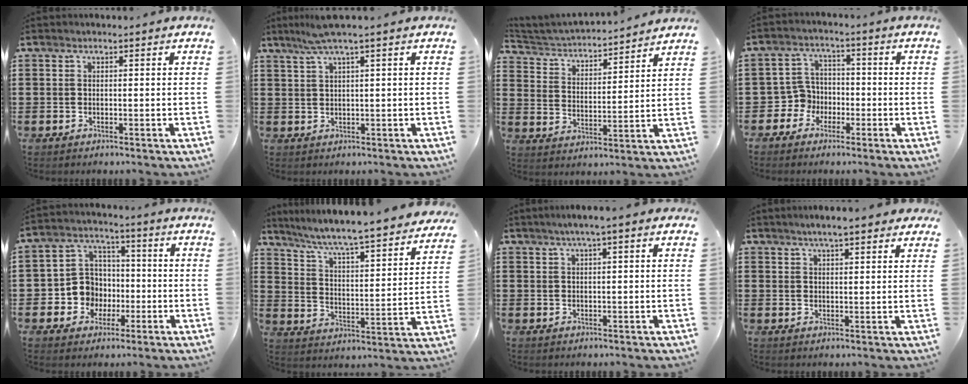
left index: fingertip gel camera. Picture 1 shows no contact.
{"total": 3.9, "force": [2.1, -0.5, 3.2], "torque": [-0.066, 0.001, 0.036]}
{"total": 3.2, "force": [3.2, 0.4, 0.4], "torque": [-0.030, -0.029, 0.046]}
{"total": 4.8, "force": [-2.2, 4.2, 1.0], "torque": [-0.048, 0.004, -0.049]}
{"total": 7.8, "force": [-1.3, 7.3, 2.4], "torque": [-0.080, 0.021, -0.021]}
{"total": 5.5, "force": [4.8, -0.6, 2.6], "torque": [-0.073, -0.051, 0.072]}
{"total": 2.2, "force": [1.2, -0.1, 1.8], "torque": [-0.036, 0.000, 0.020]}
{"total": 4.2, "force": [3.4, 0.4, 2.4], "torque": [-0.054, 0.001, 0.060]}